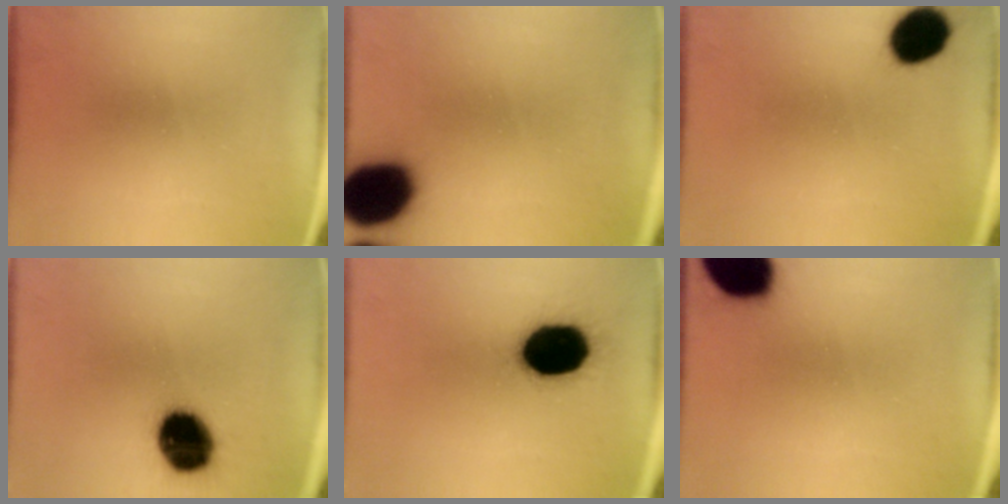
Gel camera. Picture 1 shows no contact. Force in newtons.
{"total": 18.7}
{"total": 11.1}
{"total": 15.7}
{"total": 19.6}
{"total": 18.7}